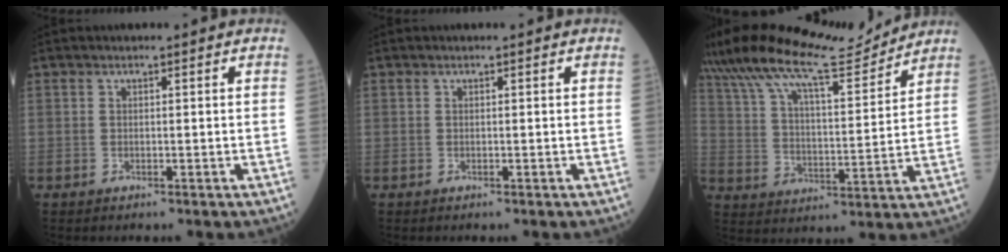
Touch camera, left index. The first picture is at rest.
{"total": 0.0}
{"total": 17.2, "force": [15.5, 1.8, 7.4], "torque": [-0.143, 0.018, 0.255]}